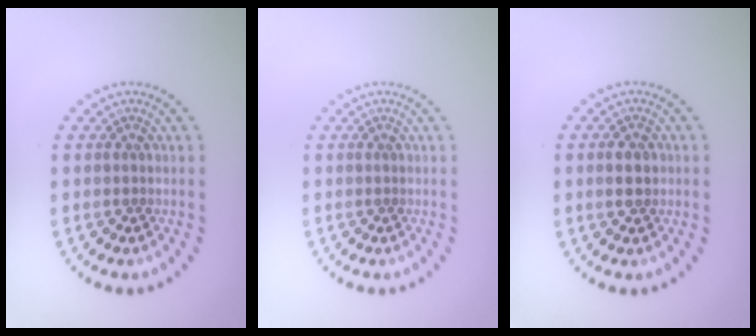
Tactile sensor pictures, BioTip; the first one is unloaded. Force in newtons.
{"total": 0.0}
{"total": 2.6, "press": 2.6, "slide": 0.0}